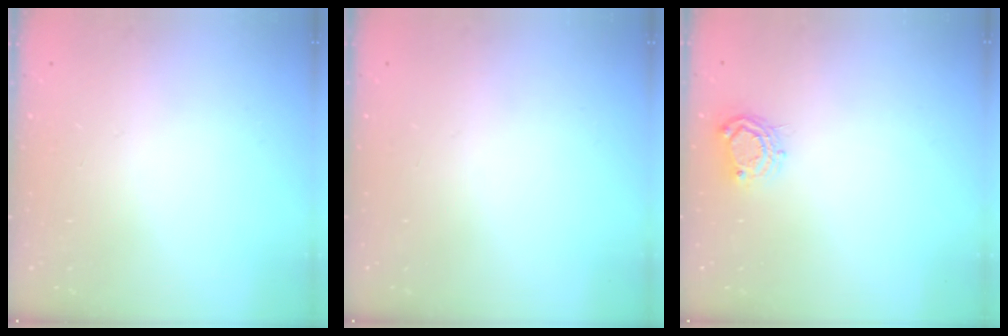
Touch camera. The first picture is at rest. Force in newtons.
{"total": 0.0}
{"total": 6.6, "press": 6.6, "slide": 0.5}